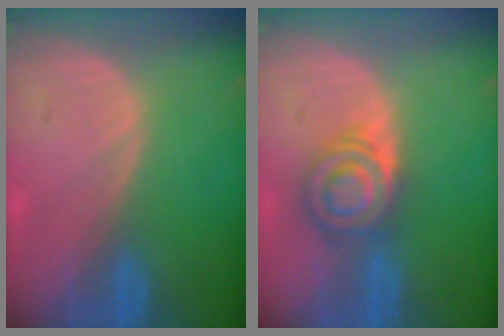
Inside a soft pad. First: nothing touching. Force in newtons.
{"total": 5.9, "press": 5.9, "slide": 0.6}